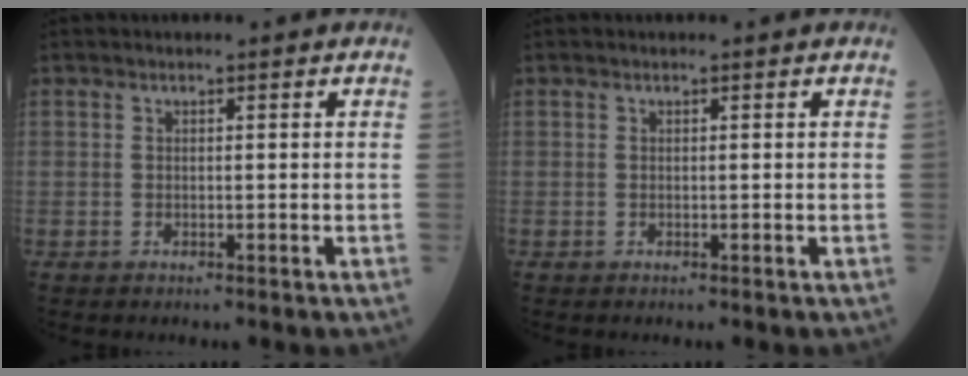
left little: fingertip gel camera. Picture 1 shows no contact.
{"total": 0.0}